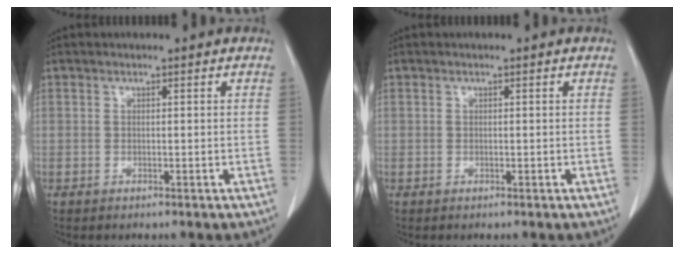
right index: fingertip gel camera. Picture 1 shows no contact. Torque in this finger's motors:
{"motor_torque": [-0.13, 0.08, 0.03, 0.00]}